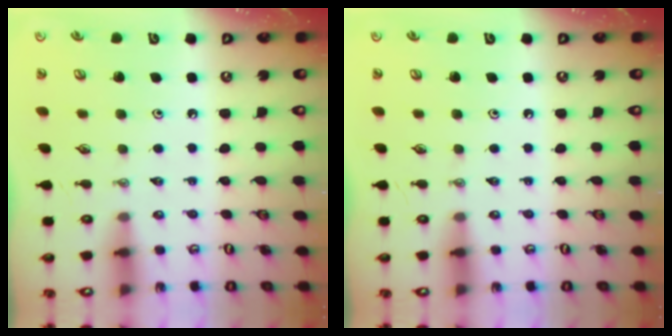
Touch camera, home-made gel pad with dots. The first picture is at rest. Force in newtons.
{"total": 0.0}